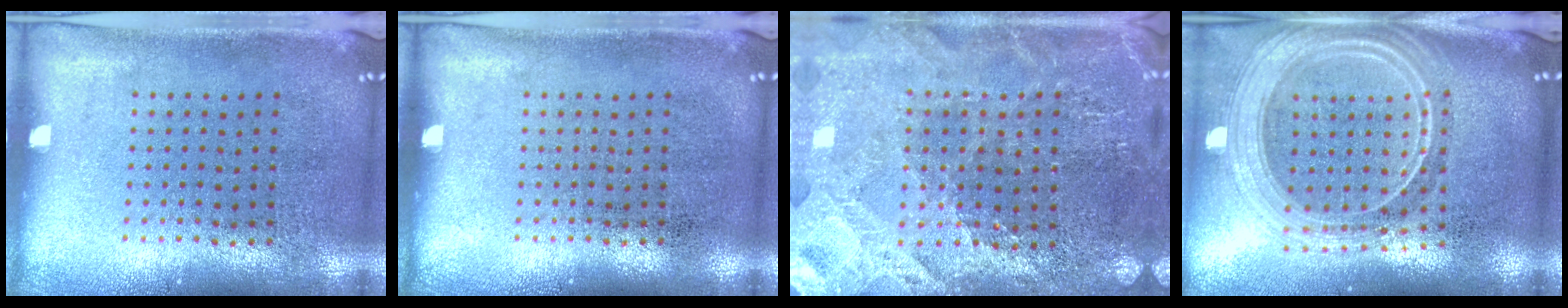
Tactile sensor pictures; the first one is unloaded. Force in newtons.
{"total": 0.0}
{"total": 2.7, "press": 2.7, "slide": 0.3}
{"total": 2.6, "press": 2.2, "slide": 1.4}